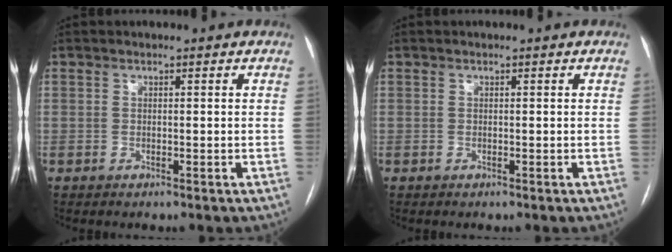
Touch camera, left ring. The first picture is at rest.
{"total": 0.0}